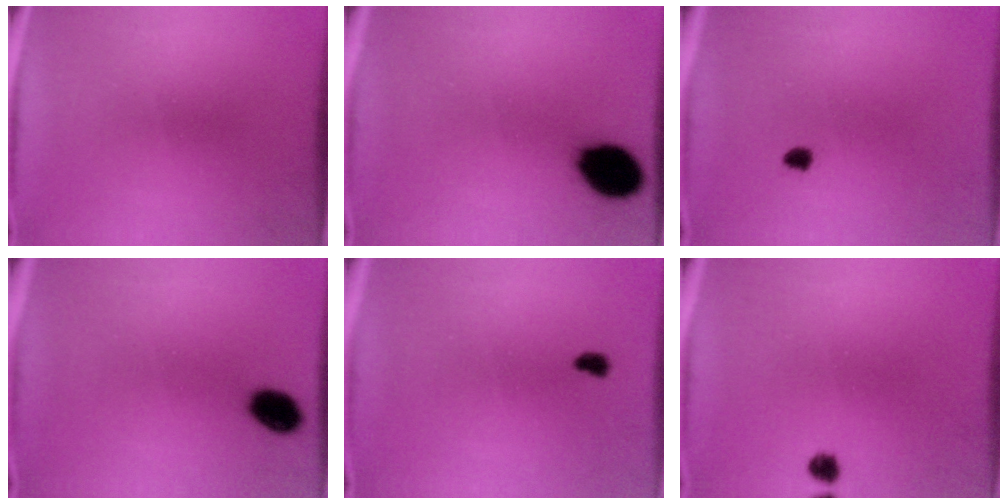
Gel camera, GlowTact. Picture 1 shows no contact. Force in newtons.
{"total": 11.8}
{"total": 1.3}
{"total": 5.3}
{"total": 1.3}
{"total": 1.8}